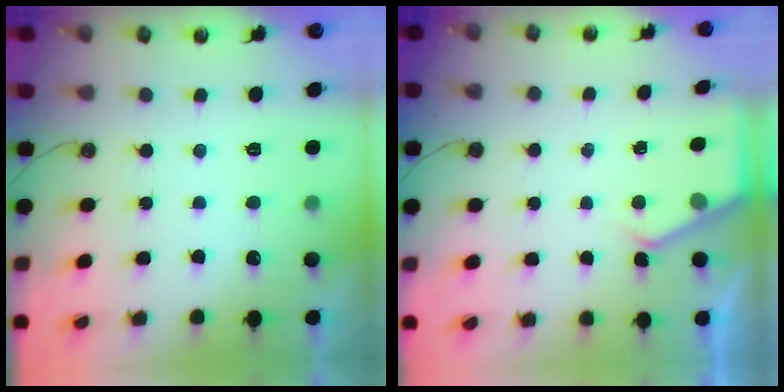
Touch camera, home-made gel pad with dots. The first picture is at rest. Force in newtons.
{"total": 2.2, "press": 2.2, "slide": 0.3}